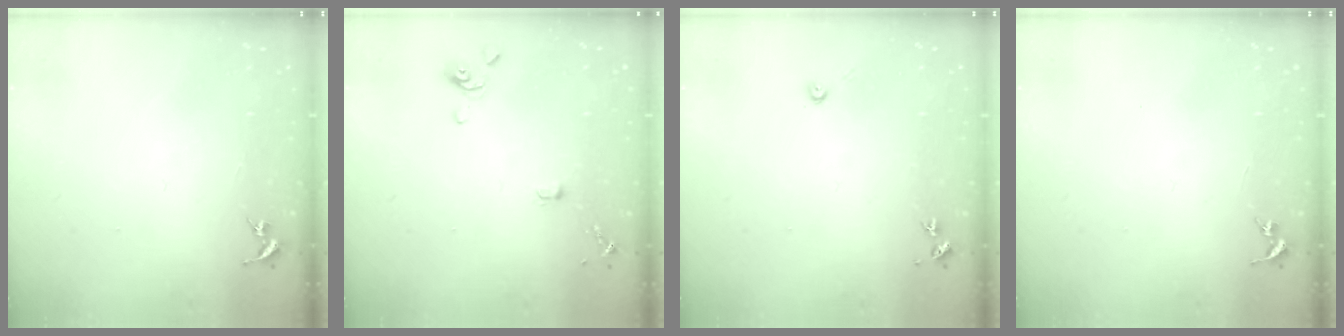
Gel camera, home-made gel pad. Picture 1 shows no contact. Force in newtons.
{"total": 3.3, "press": 3.2, "slide": 0.7}
{"total": 4.3, "press": 4.2, "slide": 0.6}
{"total": 0.0}